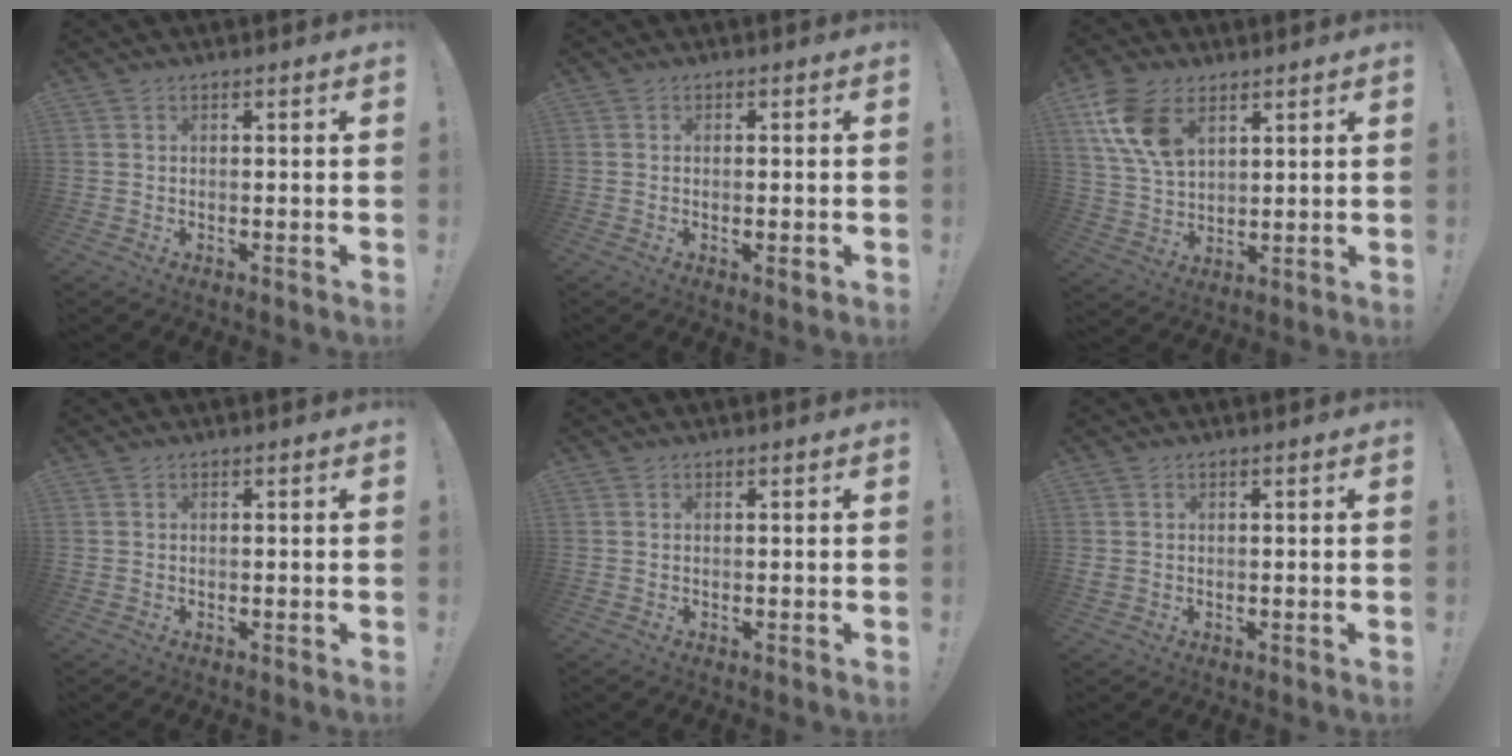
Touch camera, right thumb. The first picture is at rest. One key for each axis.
{"total": 2.1, "fx": -0.6, "fy": 0.4, "fz": 2.0, "tx": -0.022, "ty": -0.003, "tz": -0.011}
{"total": 13.4, "fx": 6.5, "fy": 8.2, "fz": 8.4, "tx": -0.165, "ty": -0.014, "tz": 0.127}
{"total": 0.0}
{"total": 0.0}
{"total": 0.8, "fx": 0.0, "fy": 0.8, "fz": 0.2, "tx": -0.007, "ty": 0.005, "tz": 0.001}